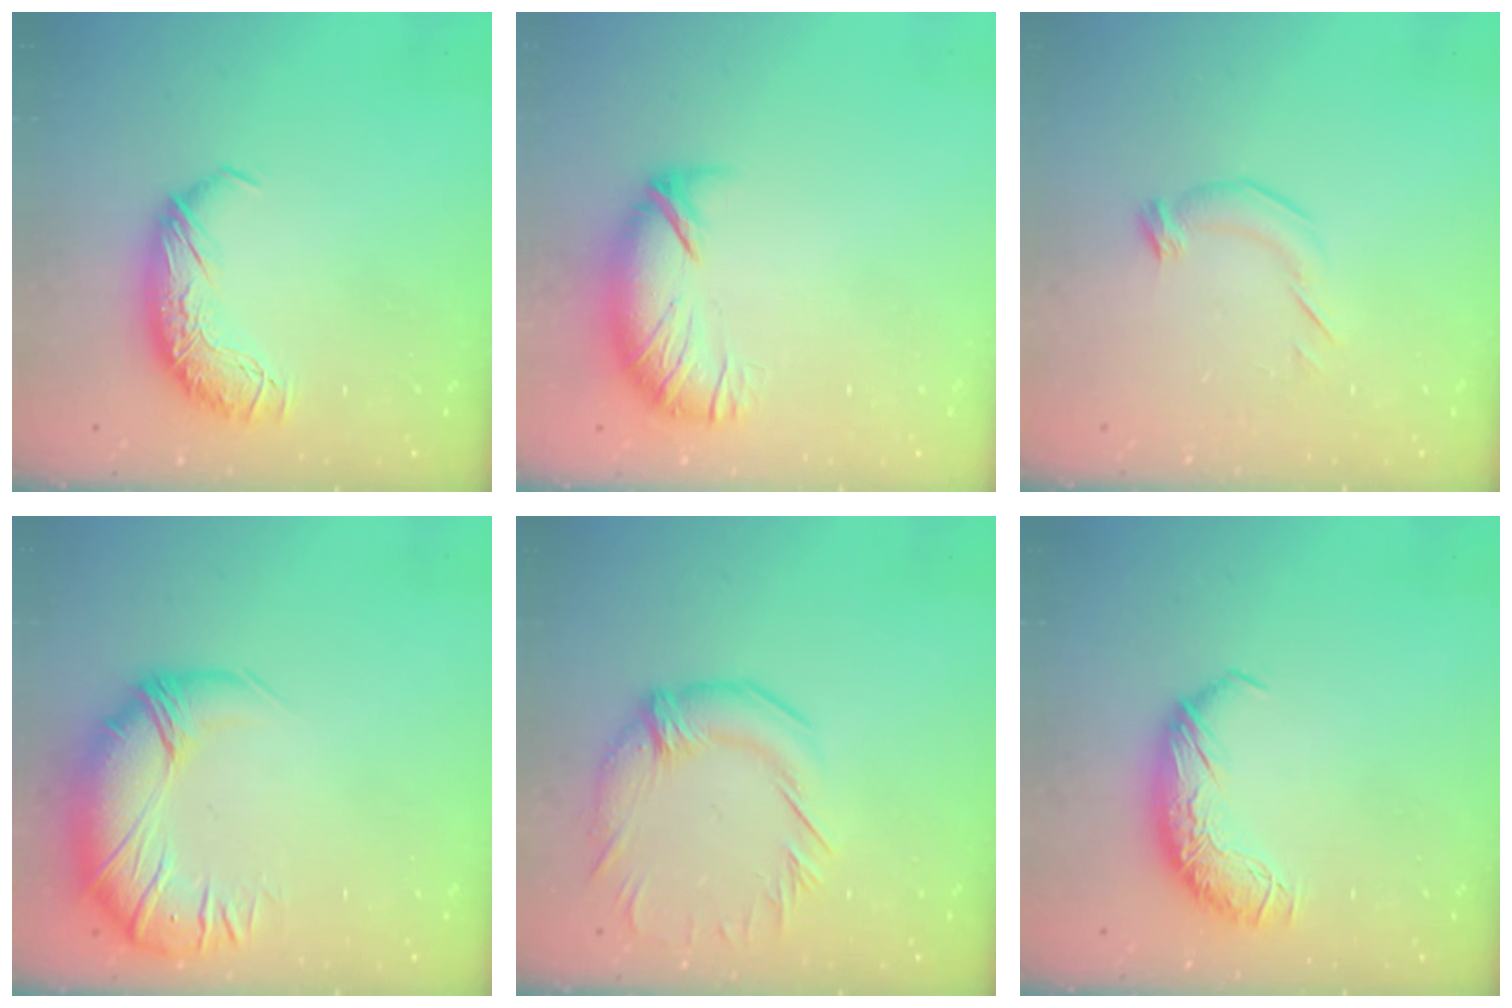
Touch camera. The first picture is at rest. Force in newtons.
{"total": 4.5, "press": 4.0, "slide": 2.1}
{"total": 4.0, "press": 3.8, "slide": 1.2}
{"total": 3.2, "press": 0.8, "slide": 3.2}
{"total": 1.1, "press": 0.6, "slide": 1.0}
{"total": 0.0}